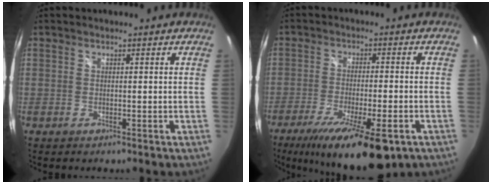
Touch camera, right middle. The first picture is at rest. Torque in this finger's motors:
{"motor_torque": [1.22, -0.92, 0.31, 0.11]}